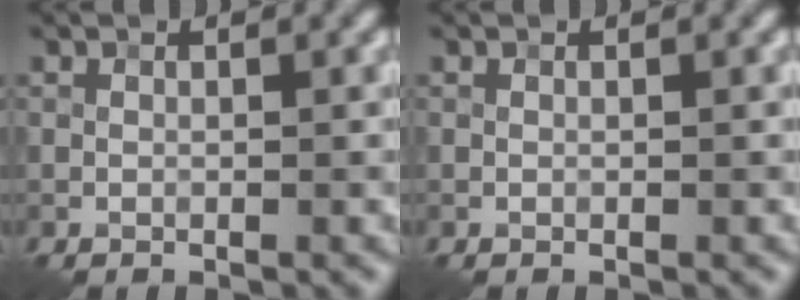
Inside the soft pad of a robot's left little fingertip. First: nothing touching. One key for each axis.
{"total": 0.0}